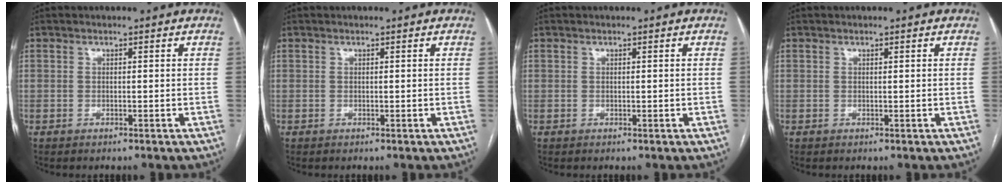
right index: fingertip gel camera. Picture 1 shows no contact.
{"total": 0.0}
{"total": 0.0}
{"total": 0.0}